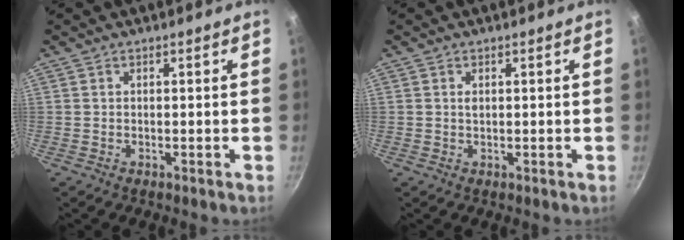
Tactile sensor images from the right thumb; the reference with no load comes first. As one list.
[{"total": 0.9, "force": [0.3, 0.6, 0.7], "torque": [-0.009, -0.001, 0.008]}]